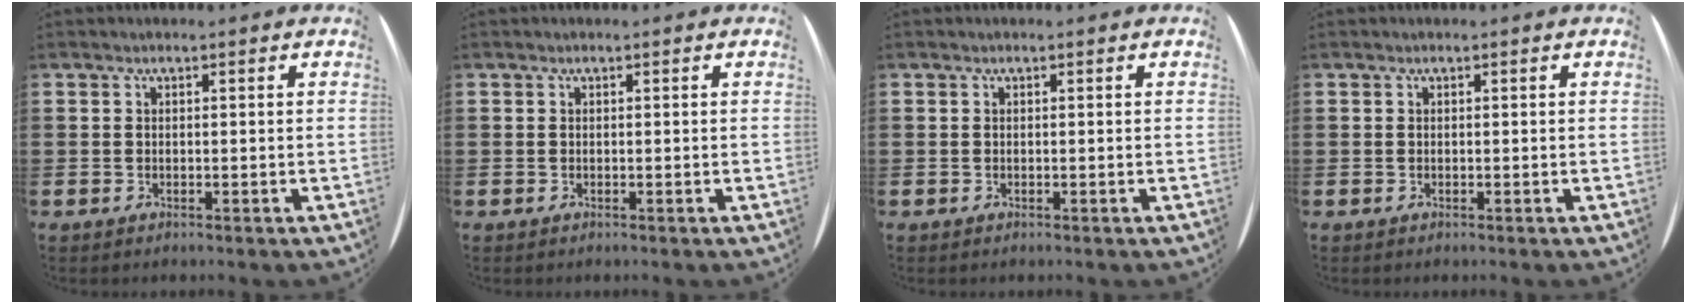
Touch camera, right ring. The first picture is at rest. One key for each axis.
{"total": 0.0}
{"total": 0.0}
{"total": 0.0}